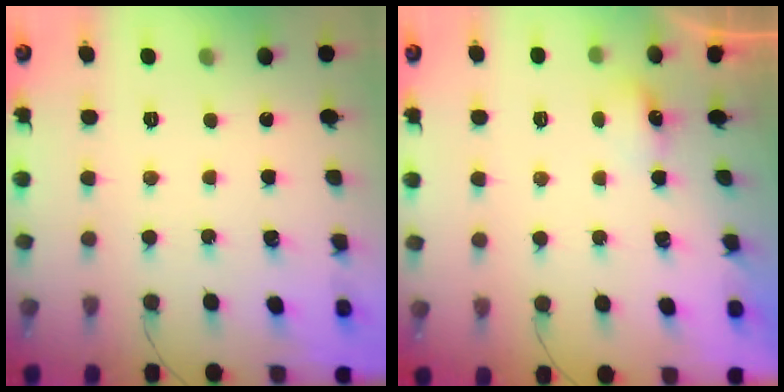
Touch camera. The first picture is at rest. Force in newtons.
{"total": 2.5, "press": 2.5, "slide": 0.6}